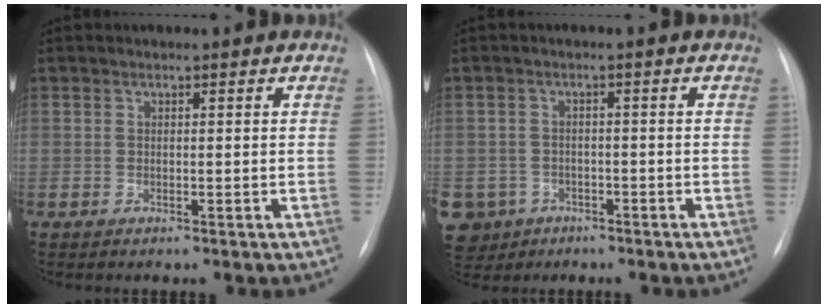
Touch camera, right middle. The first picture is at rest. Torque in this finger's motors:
{"motor_torque": [1.16, -0.98, 1.05, 0.21]}